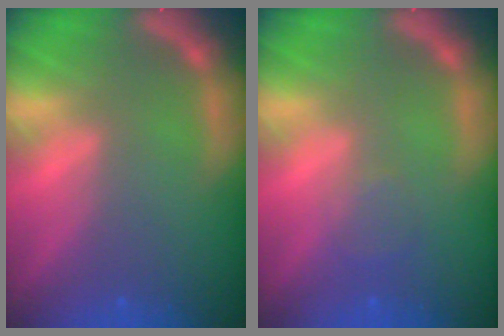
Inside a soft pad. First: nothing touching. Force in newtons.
{"total": 1.5}